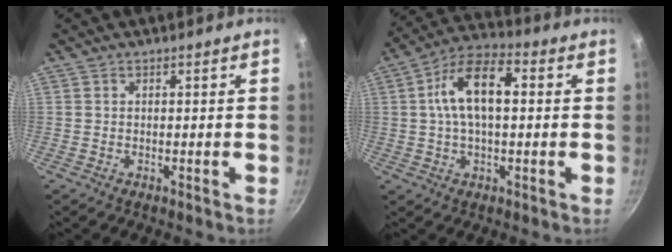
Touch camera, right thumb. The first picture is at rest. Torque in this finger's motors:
{"motor_torque": [0.61, 2.99, 1.10, 0.05, 0.13]}